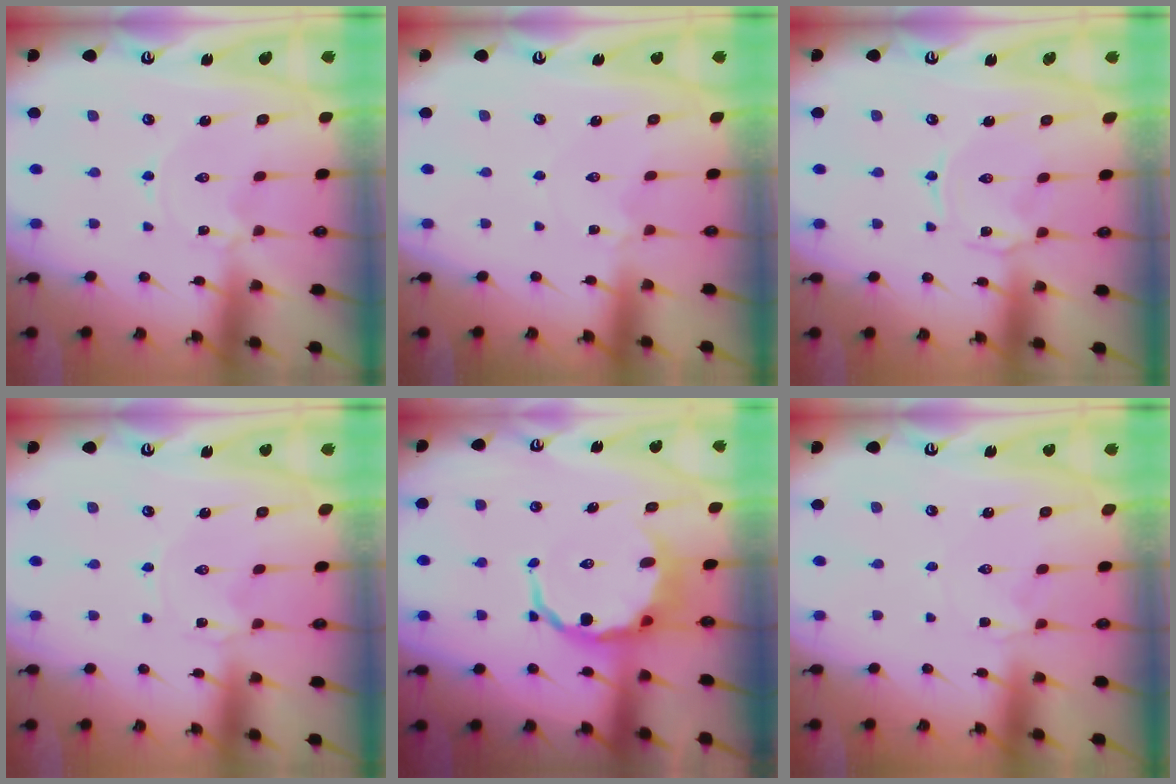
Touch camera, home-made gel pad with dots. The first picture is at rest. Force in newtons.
{"total": 1.5, "press": 1.5, "slide": 0.3}
{"total": 1.1, "press": 1.0, "slide": 0.3}
{"total": 1.2, "press": 1.2, "slide": 0.3}
{"total": 7.9, "press": 7.6, "slide": 2.4}
{"total": 1.8, "press": 1.8, "slide": 0.3}